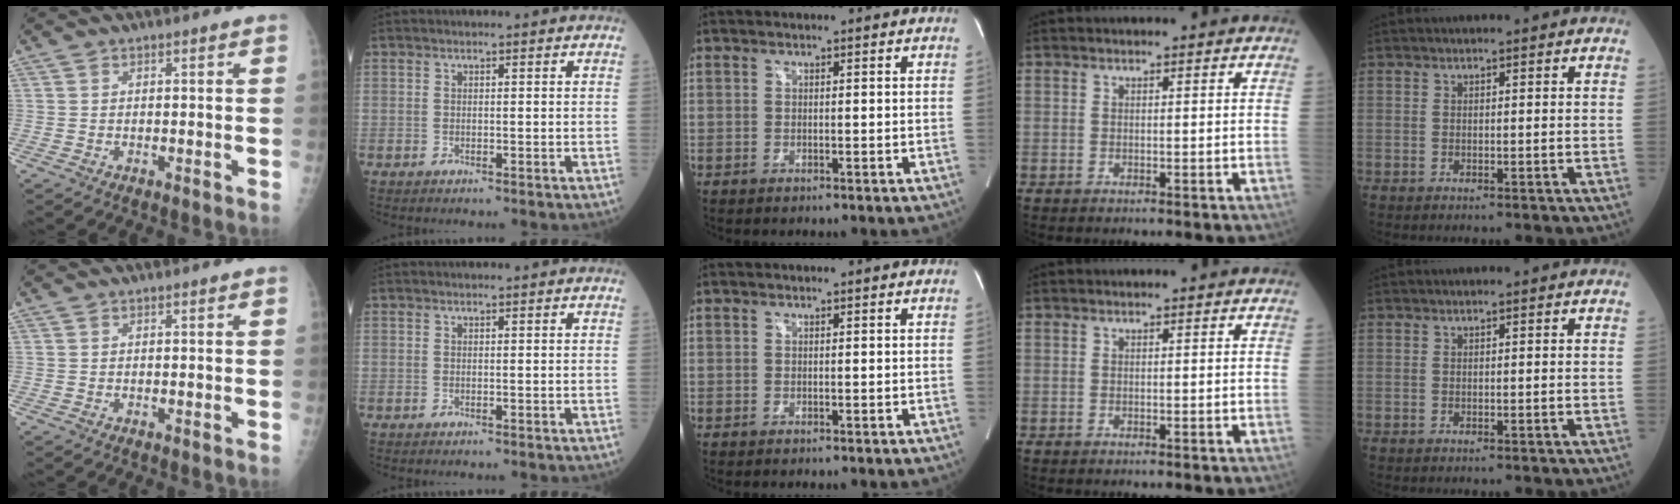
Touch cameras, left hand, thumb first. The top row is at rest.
{}